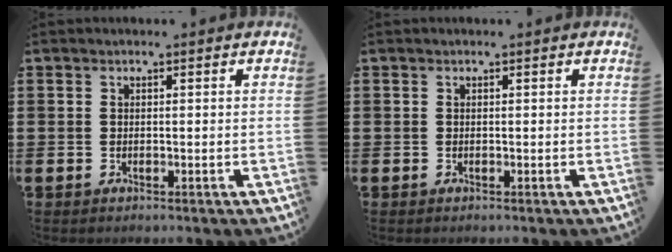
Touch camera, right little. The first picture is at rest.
{"total": 0.0}